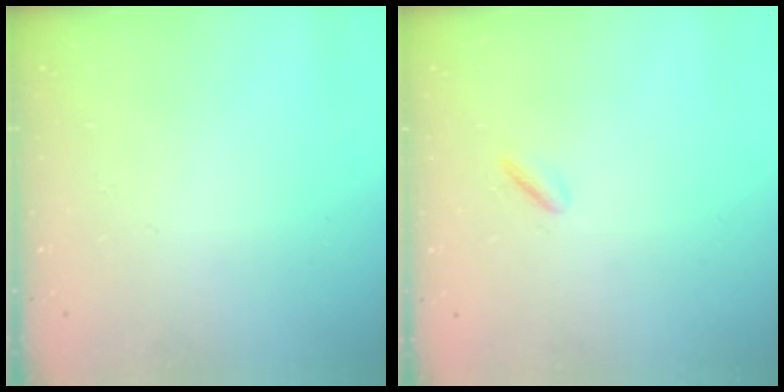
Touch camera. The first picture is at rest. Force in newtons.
{"total": 2.2, "press": 2.1, "slide": 0.6}